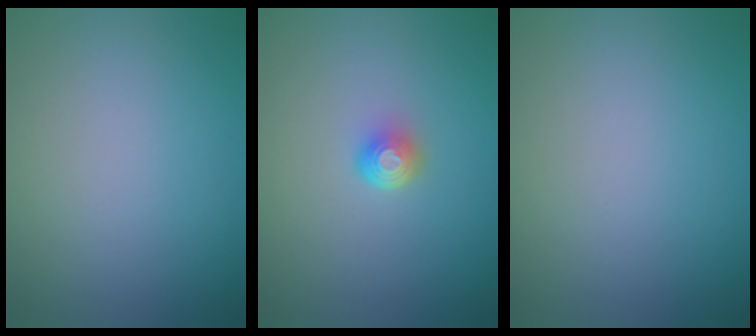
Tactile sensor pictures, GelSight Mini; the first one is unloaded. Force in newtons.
{"total": 1.8, "press": 1.3, "slide": 1.3}
{"total": 0.0}